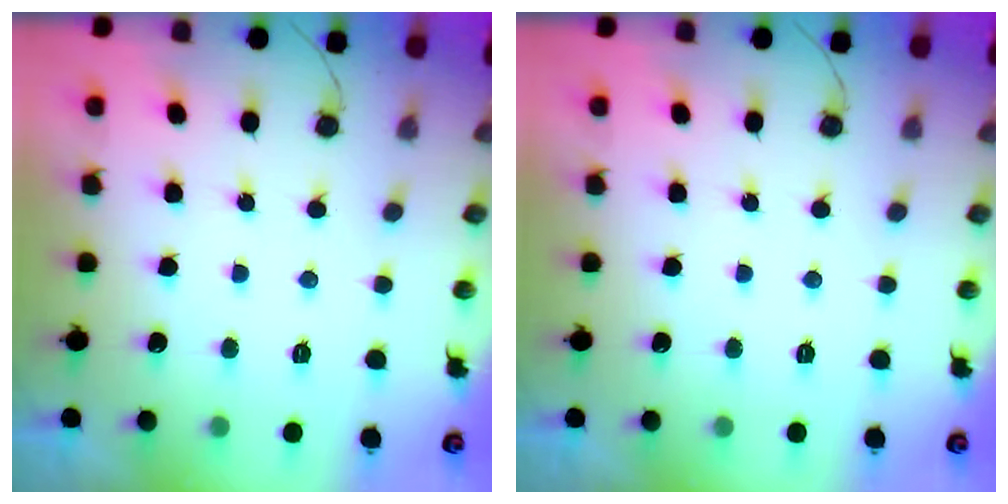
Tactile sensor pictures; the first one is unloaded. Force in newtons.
{"total": 0.0}